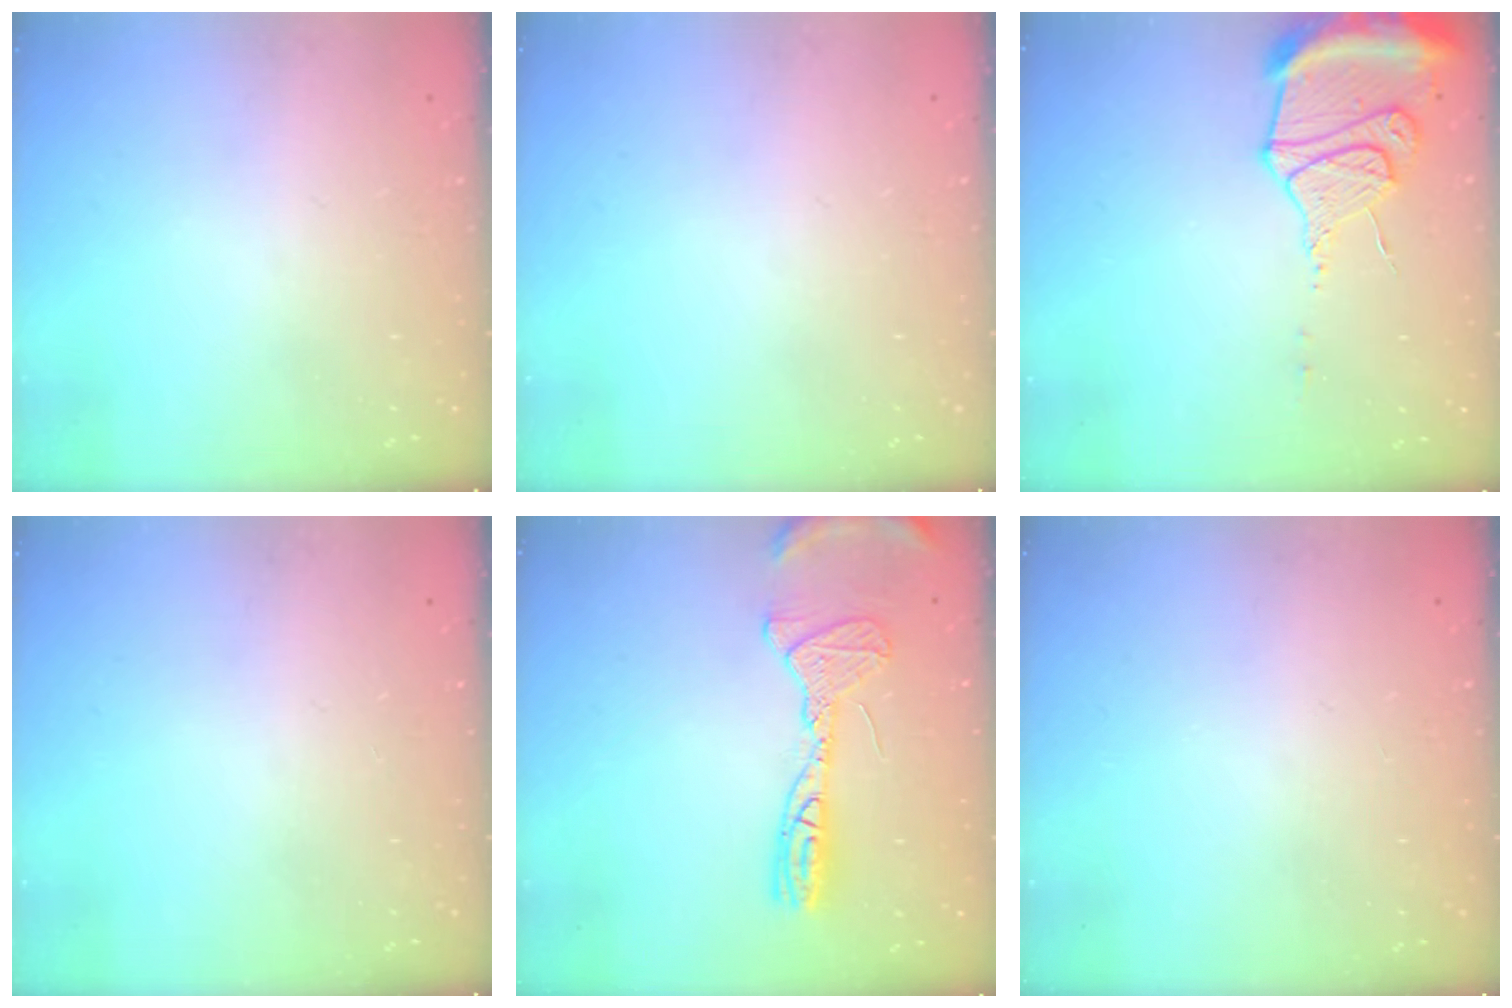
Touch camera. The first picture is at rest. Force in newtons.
{"total": 0.0}
{"total": 14.1, "press": 14.1, "slide": 1.3}
{"total": 0.0}
{"total": 12.5, "press": 12.3, "slide": 2.3}
{"total": 0.0}